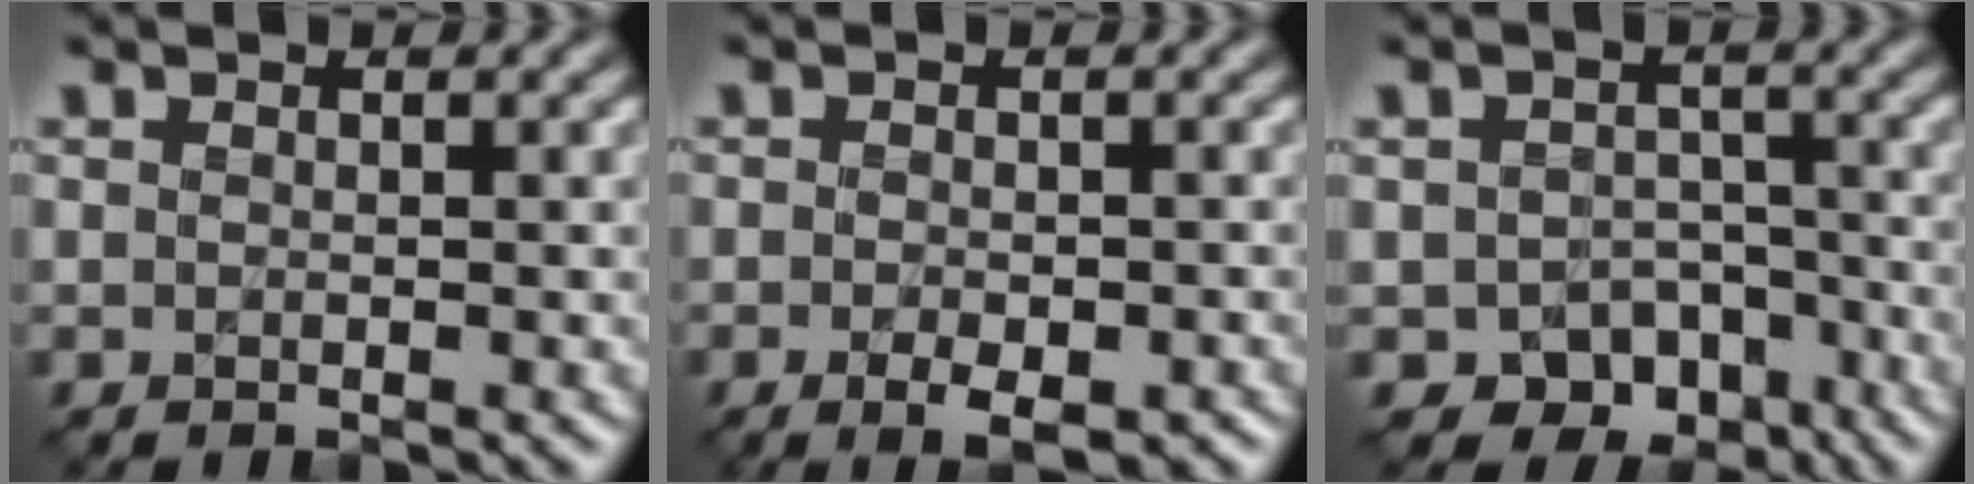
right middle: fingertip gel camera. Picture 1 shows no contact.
{"total": 3.1, "force": [-1.3, 1.4, 2.4], "torque": [-0.038, -0.004, -0.016]}
{"total": 5.7, "force": [-3.5, 4.0, 2.1], "torque": [-0.017, -0.013, -0.041]}